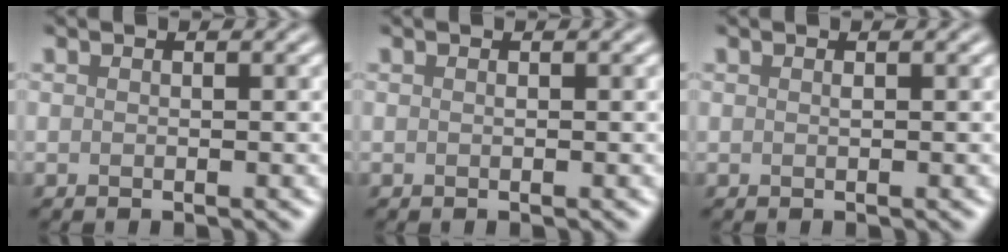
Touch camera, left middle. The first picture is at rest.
{"total": 0.0}
{"total": 0.0}